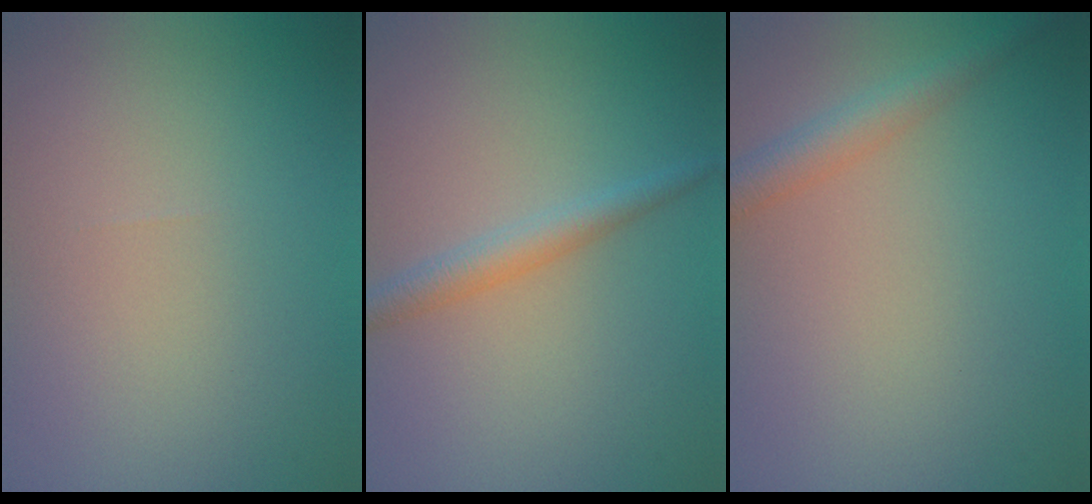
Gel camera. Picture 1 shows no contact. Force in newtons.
{"total": 2.2, "press": 2.2, "slide": 0.1}
{"total": 2.8, "press": 2.8, "slide": 0.1}